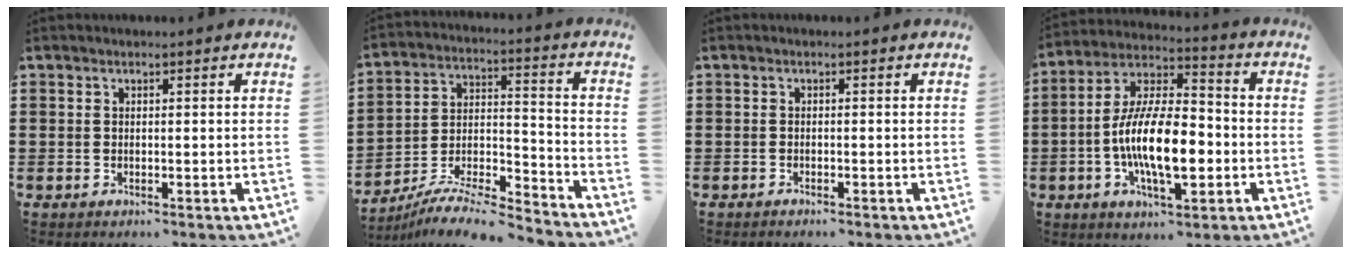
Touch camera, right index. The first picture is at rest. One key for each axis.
{"total": 8.7, "fx": -7.9, "fy": 1.0, "fz": 3.4, "tx": -0.058, "ty": 0.009, "tz": -0.157}
{"total": 0.5, "fx": -0.5, "fy": 0.0, "fz": 0.1, "tx": -0.004, "ty": -0.002, "tz": -0.010}
{"total": 13.7, "fx": -3.5, "fy": 5.9, "fz": 11.9, "tx": -0.252, "ty": -0.002, "tz": -0.065}